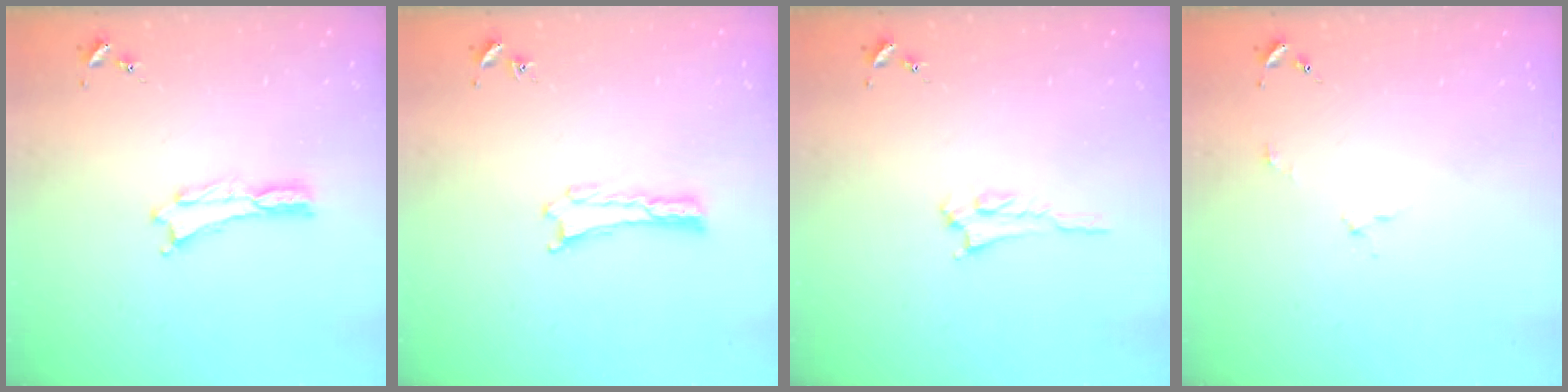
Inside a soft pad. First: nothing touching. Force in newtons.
{"total": 0.0}
{"total": 2.2, "press": 2.2, "slide": 0.3}
{"total": 2.0, "press": 2.0, "slide": 0.1}